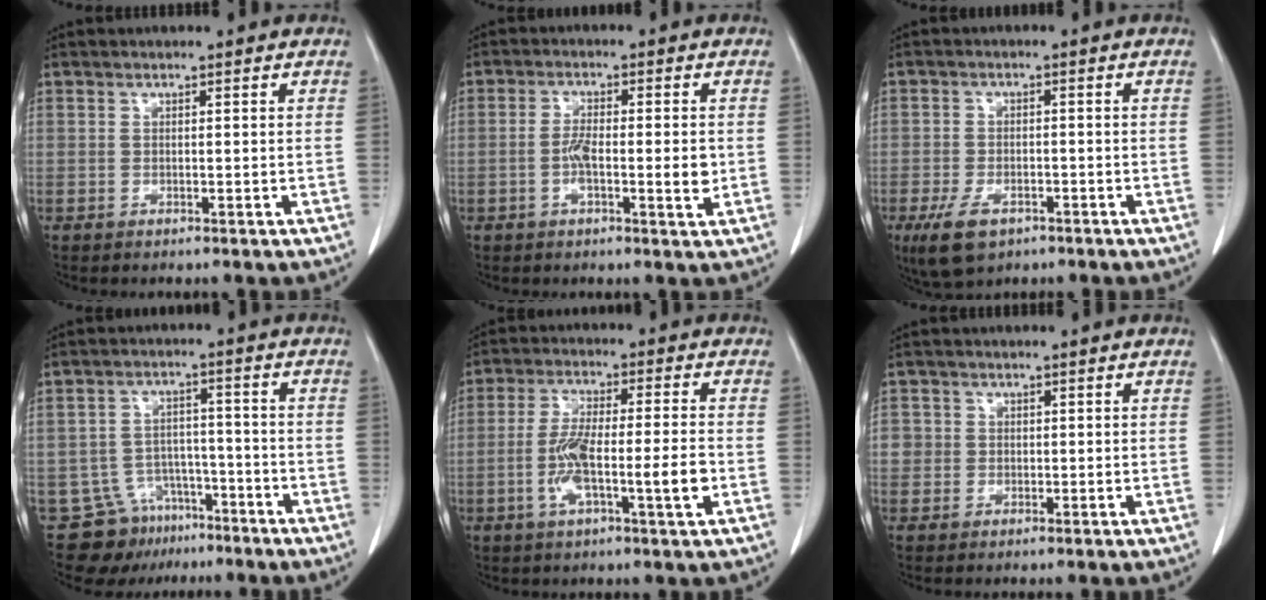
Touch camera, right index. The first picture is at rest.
{"total": 5.8, "force": [-0.9, 1.2, 5.6], "torque": [-0.099, -0.001, -0.019]}
{"total": 5.9, "force": [-3.4, 3.2, 3.6], "torque": [-0.079, -0.006, -0.052]}
{"total": 9.5, "force": [-7.0, 6.3, 1.4], "torque": [-0.026, 0.030, -0.106]}
{"total": 10.2, "force": [-2.5, 1.0, 9.9], "torque": [-0.183, 0.002, -0.047]}
{"total": 2.6, "force": [0.0, 2.6, 0.3], "torque": [0.008, 0.005, -0.002]}